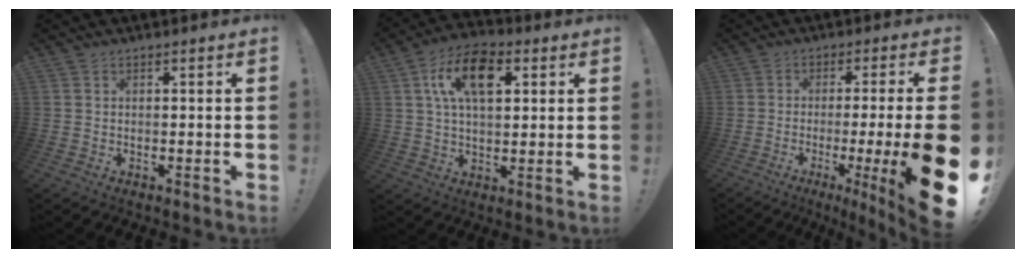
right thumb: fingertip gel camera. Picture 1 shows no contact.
{"total": 14.8, "force": [5.0, 8.3, 11.1], "torque": [-0.174, 0.007, 0.090]}
{"total": 13.6, "force": [-3.9, -0.3, 13.0], "torque": [-0.188, 0.002, -0.054]}